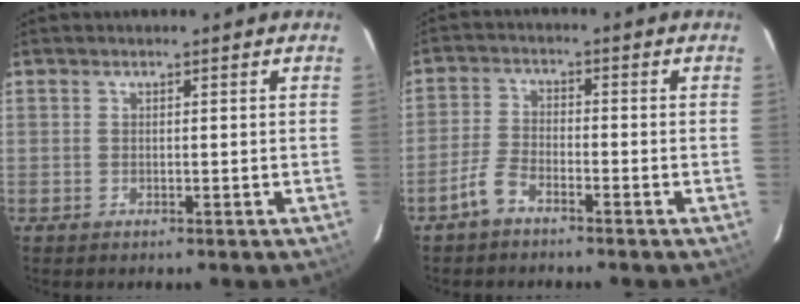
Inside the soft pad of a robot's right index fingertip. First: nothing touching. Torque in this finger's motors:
{"motor_torque": [0.36, -0.47, 0.09, 0.06]}